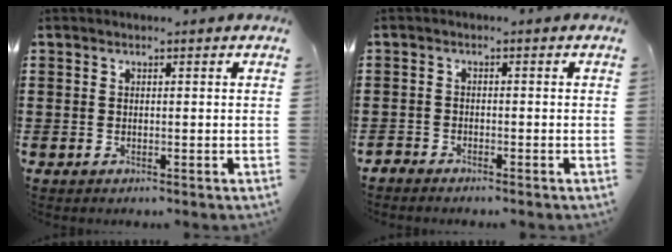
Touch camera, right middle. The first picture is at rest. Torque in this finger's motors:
{"motor_torque": [-0.46, 0.43, 0.01, -0.02]}